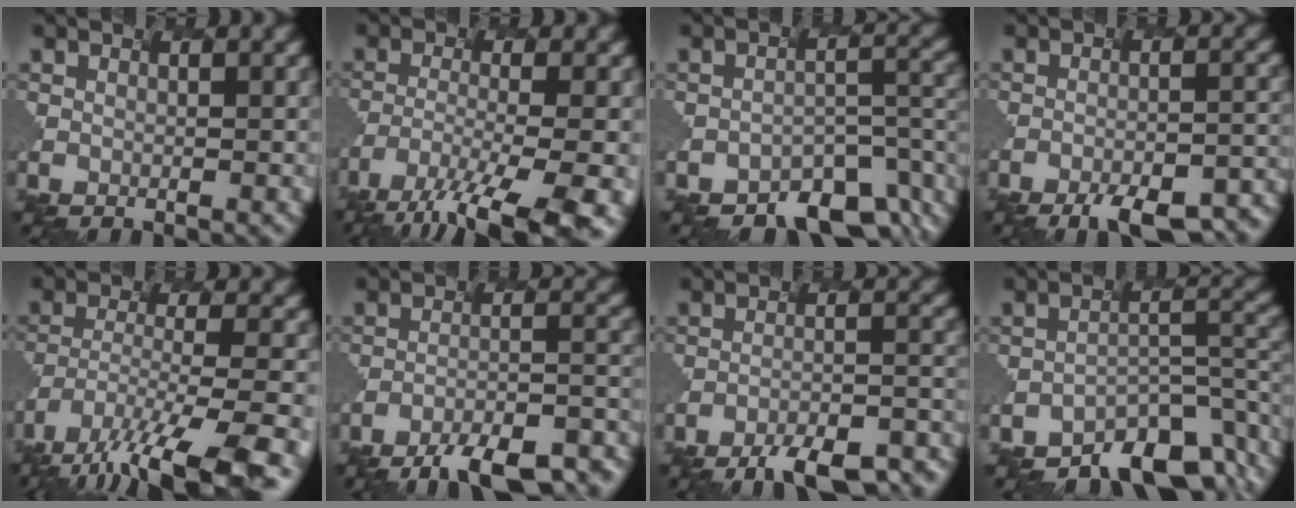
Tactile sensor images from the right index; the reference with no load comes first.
{"total": 10.2, "force": [-7.6, 1.6, 6.6], "torque": [-0.111, -0.011, -0.113]}
{"total": 7.0, "force": [-5.8, 2.5, 3.0], "torque": [-0.027, -0.007, -0.084]}
{"total": 8.9, "force": [-6.9, 1.9, 5.4], "torque": [-0.082, -0.007, -0.084]}
{"total": 11.4, "force": [-8.7, 2.3, 7.0], "torque": [-0.143, -0.022, -0.134]}
{"total": 13.1, "force": [-11.2, 2.9, 6.2], "torque": [-0.092, -0.006, -0.136]}
{"total": 11.4, "force": [-9.6, 2.3, 5.7], "torque": [-0.084, -0.010, -0.117]}
{"total": 7.5, "force": [-6.6, 2.2, 2.8], "torque": [-0.021, 0.000, -0.104]}